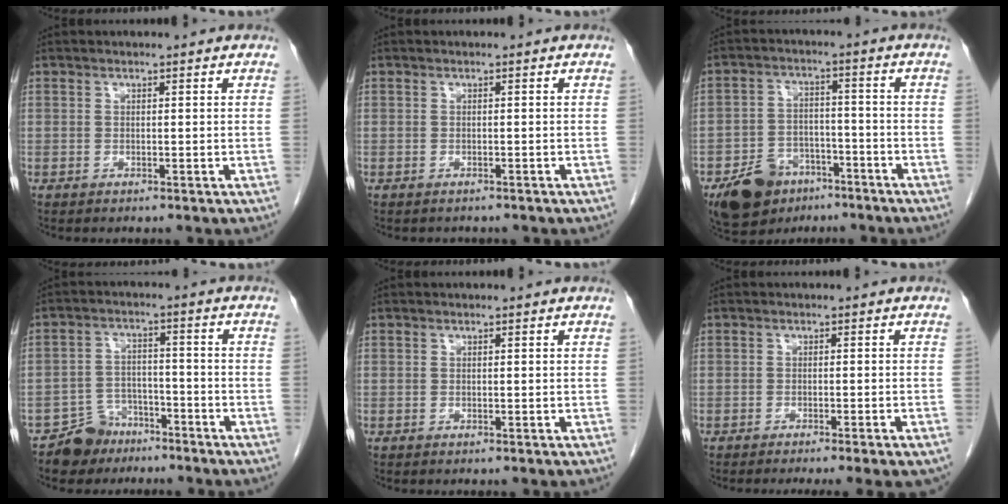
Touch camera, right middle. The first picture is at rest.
{"total": 1.4, "force": [-1.2, 0.6, 0.2], "torque": [-0.015, -0.002, -0.016]}
{"total": 9.6, "force": [-6.4, 6.0, 3.8], "torque": [-0.075, 0.007, -0.101]}
{"total": 5.9, "force": [-4.6, 3.7, -0.1], "torque": [0.010, 0.009, -0.082]}
{"total": 0.0}
{"total": 8.1, "force": [-6.6, 0.2, 4.7], "torque": [-0.045, -0.017, -0.086]}